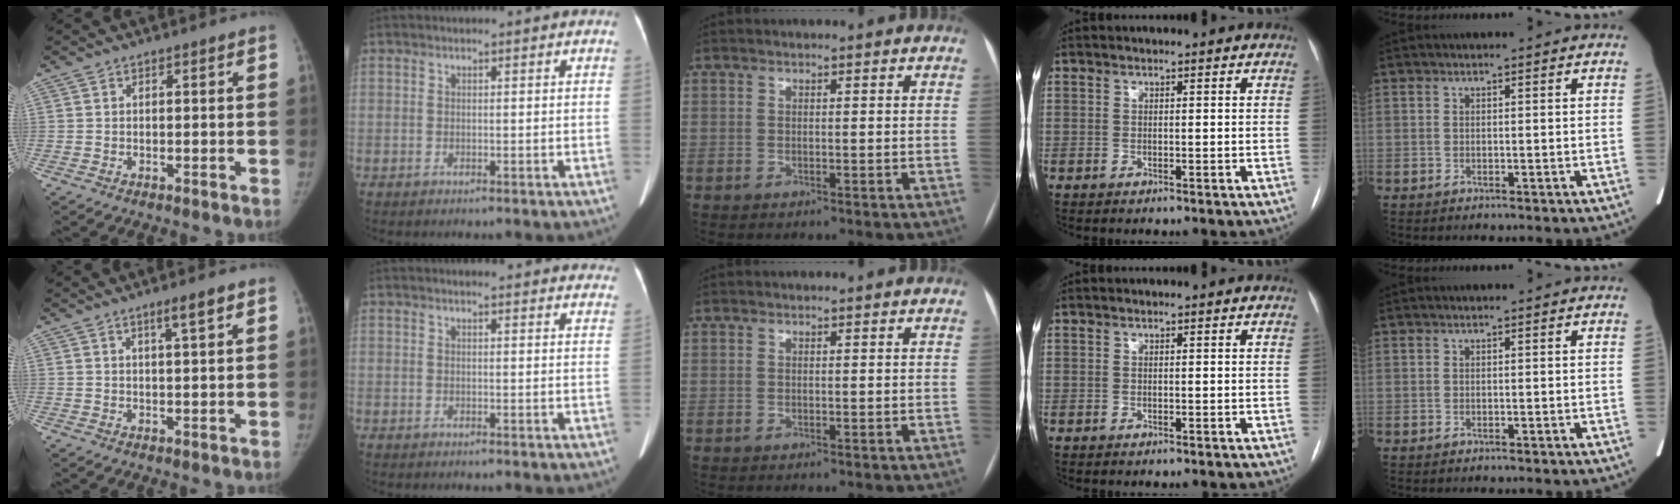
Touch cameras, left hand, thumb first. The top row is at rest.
{"thumb": {"total": 3.3, "force": [1.9, 0.1, 2.7], "torque": [-0.043, -0.009, 0.034]}, "index": {"total": 13.2, "force": [12.6, 2.2, 3.1], "torque": [-0.009, -0.017, 0.120]}}